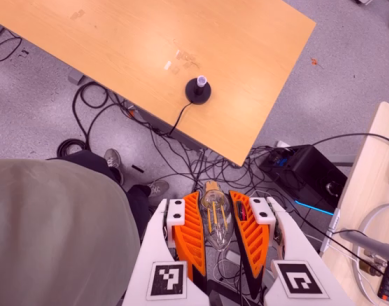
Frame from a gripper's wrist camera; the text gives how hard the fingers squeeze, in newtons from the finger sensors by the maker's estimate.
{"total": 19.7, "left": 21.0, "right": 18.4}